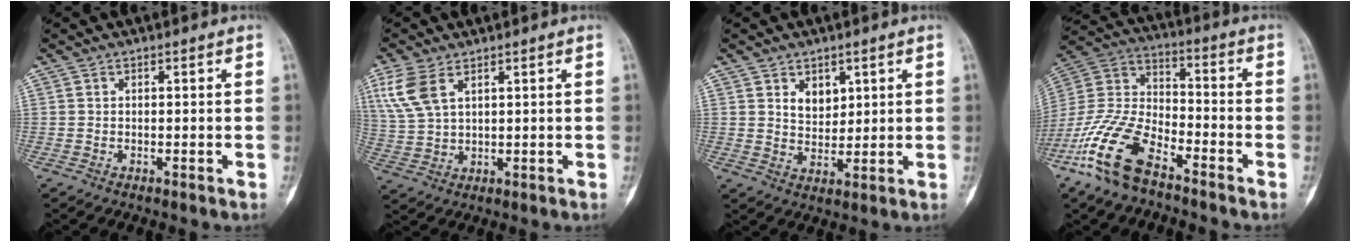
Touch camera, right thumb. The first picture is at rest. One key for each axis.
{"total": 9.1, "fx": 4.0, "fy": 5.3, "fz": 6.1, "tx": -0.139, "ty": -0.002, "tz": 0.085}
{"total": 4.7, "fx": 2.2, "fy": 3.3, "fz": 2.6, "tx": -0.020, "ty": -0.018, "tz": 0.043}
{"total": 16.3, "fx": -10.0, "fy": 7.3, "fz": 10.5, "tx": -0.223, "ty": 0.049, "tz": -0.204}